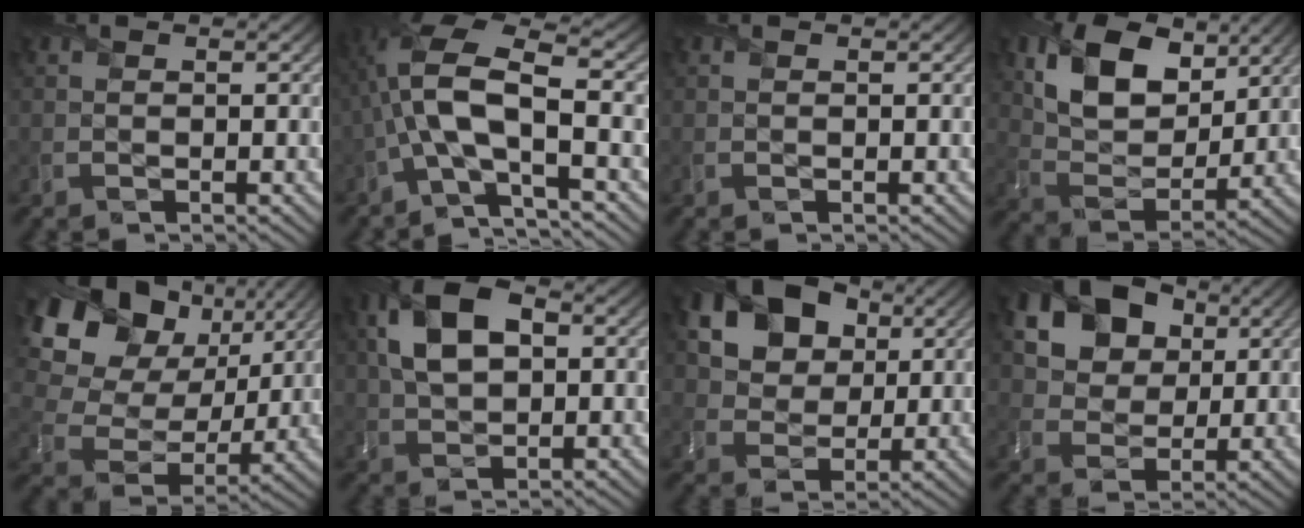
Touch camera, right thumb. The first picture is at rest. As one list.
[{"total": 10.9, "force": [-2.0, 3.9, 10.0], "torque": [-0.224, 0.006, -0.053]}, {"total": 0.0}, {"total": 11.1, "force": [5.0, 7.0, 7.0], "torque": [-0.157, -0.003, 0.090]}, {"total": 18.9, "force": [7.7, 13.4, 10.9], "torque": [-0.265, 0.041, 0.150]}, {"total": 10.2, "force": [2.1, 6.1, 7.9], "torque": [-0.188, 0.015, 0.031]}, {"total": 14.4, "force": [5.8, 10.4, 8.1], "torque": [-0.187, 0.033, 0.111]}, {"total": 17.2, "force": [7.5, 12.7, 8.8], "torque": [-0.217, 0.041, 0.159]}]